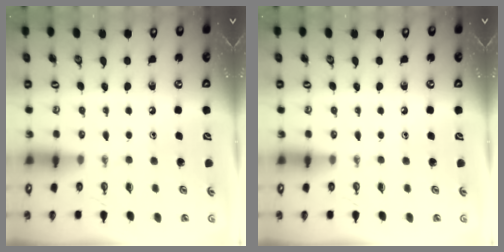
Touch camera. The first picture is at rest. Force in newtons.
{"total": 0.0}